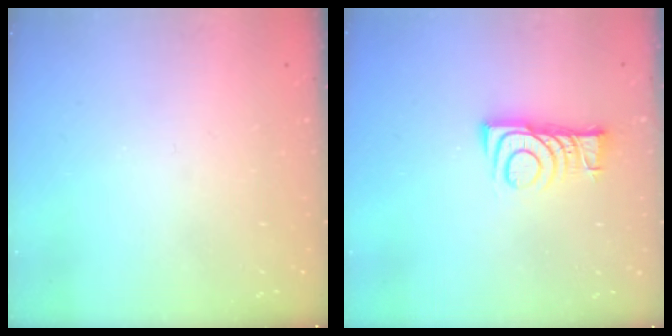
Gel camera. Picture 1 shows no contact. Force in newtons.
{"total": 8.0, "press": 7.9, "slide": 0.5}